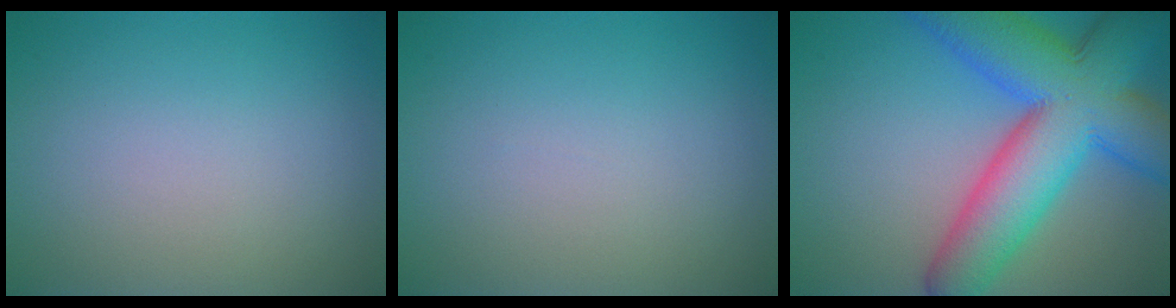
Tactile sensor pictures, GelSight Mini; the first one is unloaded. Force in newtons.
{"total": 0.0}
{"total": 13.2, "press": 13.2, "slide": 0.5}